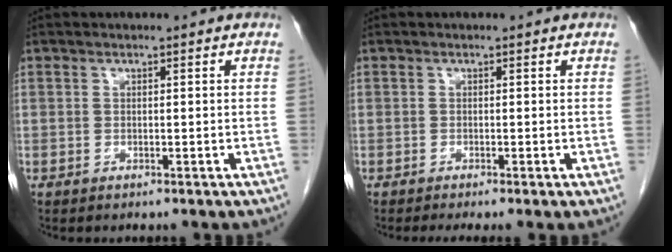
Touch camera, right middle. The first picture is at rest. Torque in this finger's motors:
{"motor_torque": [0.72, -0.38, 0.05, 0.04]}